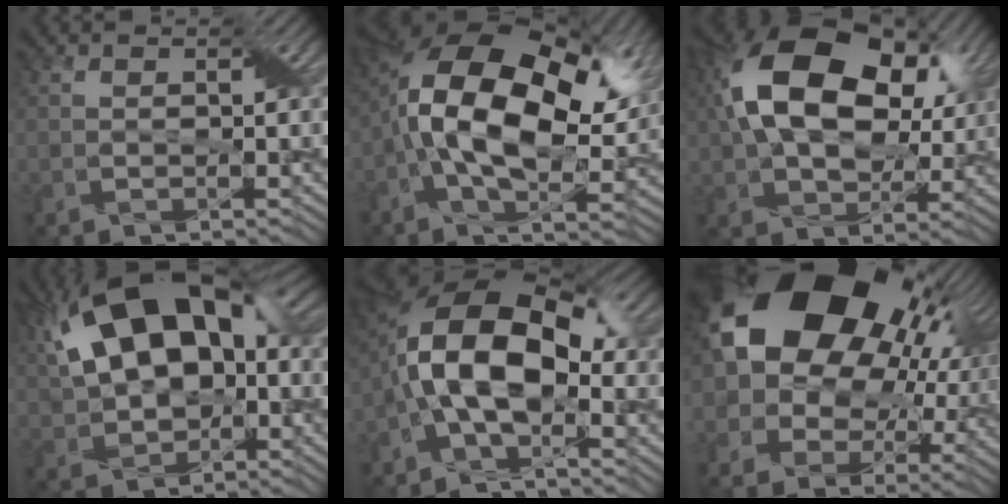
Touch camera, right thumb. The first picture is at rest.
{"total": 18.3, "force": [2.9, 9.8, 15.2], "torque": [-0.290, 0.005, 0.044]}
{"total": 18.5, "force": [5.5, 11.5, 13.4], "torque": [-0.251, 0.016, 0.090]}
{"total": 16.9, "force": [4.0, 9.9, 13.1], "torque": [-0.240, 0.026, 0.059]}
{"total": 12.7, "force": [-1.2, 6.5, 10.9], "torque": [-0.205, 0.026, -0.038]}
{"total": 23.0, "force": [7.8, 16.4, 14.1], "torque": [-0.275, 0.022, 0.139]}